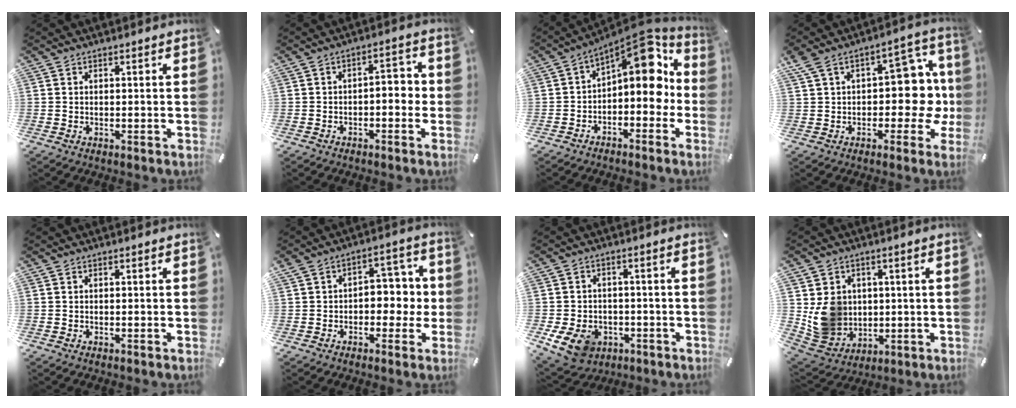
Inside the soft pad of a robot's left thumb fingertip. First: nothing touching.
{"total": 4.3, "force": [-1.9, 2.3, 3.1], "torque": [-0.049, 0.014, -0.041]}
{"total": 11.8, "force": [5.9, 5.8, 8.4], "torque": [-0.095, -0.070, 0.093]}
{"total": 18.1, "force": [1.6, 11.2, 14.2], "torque": [-0.183, 0.004, 0.031]}
{"total": 0.0}
{"total": 8.1, "force": [-0.6, 6.2, 5.2], "torque": [-0.058, 0.010, -0.016]}
{"total": 8.9, "force": [-3.6, 6.9, 4.2], "torque": [-0.097, 0.021, -0.066]}
{"total": 9.9, "force": [1.9, 9.3, 2.7], "torque": [-0.064, -0.013, 0.047]}